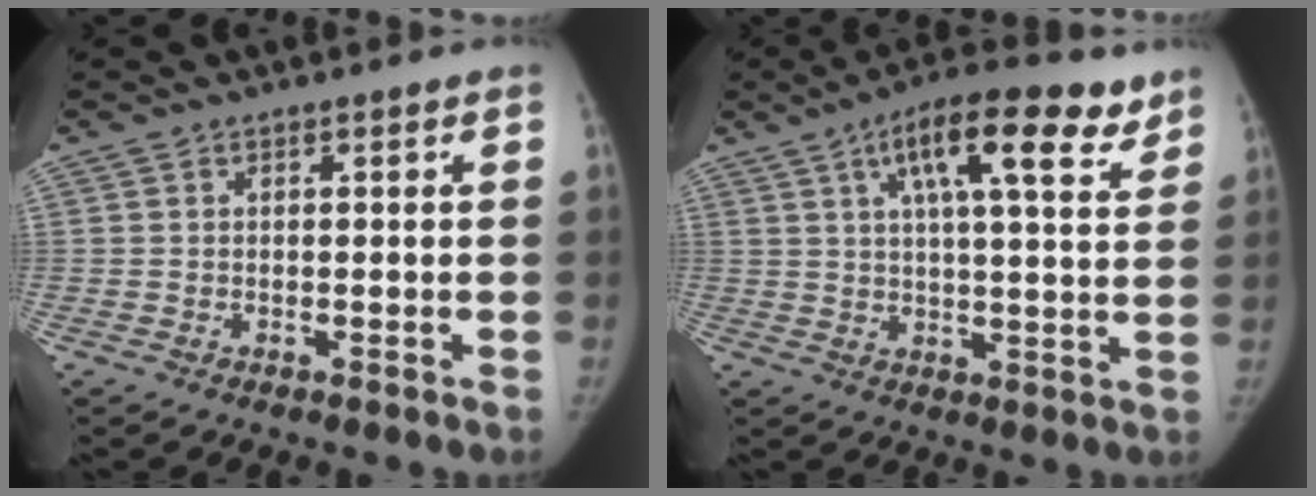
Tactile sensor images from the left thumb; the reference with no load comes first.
{"total": 14.8, "force": [8.1, 4.5, 11.6], "torque": [-0.151, -0.016, 0.117]}